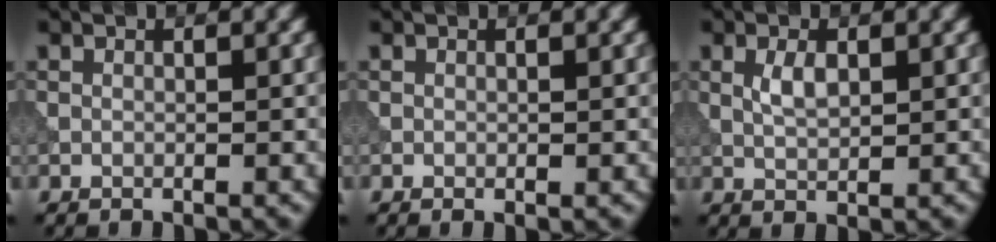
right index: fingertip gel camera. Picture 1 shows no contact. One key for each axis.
{"total": 0.0}
{"total": 1.9, "fx": 0.4, "fy": 0.9, "fz": 1.7, "tx": -0.038, "ty": -0.001, "tz": 0.010}